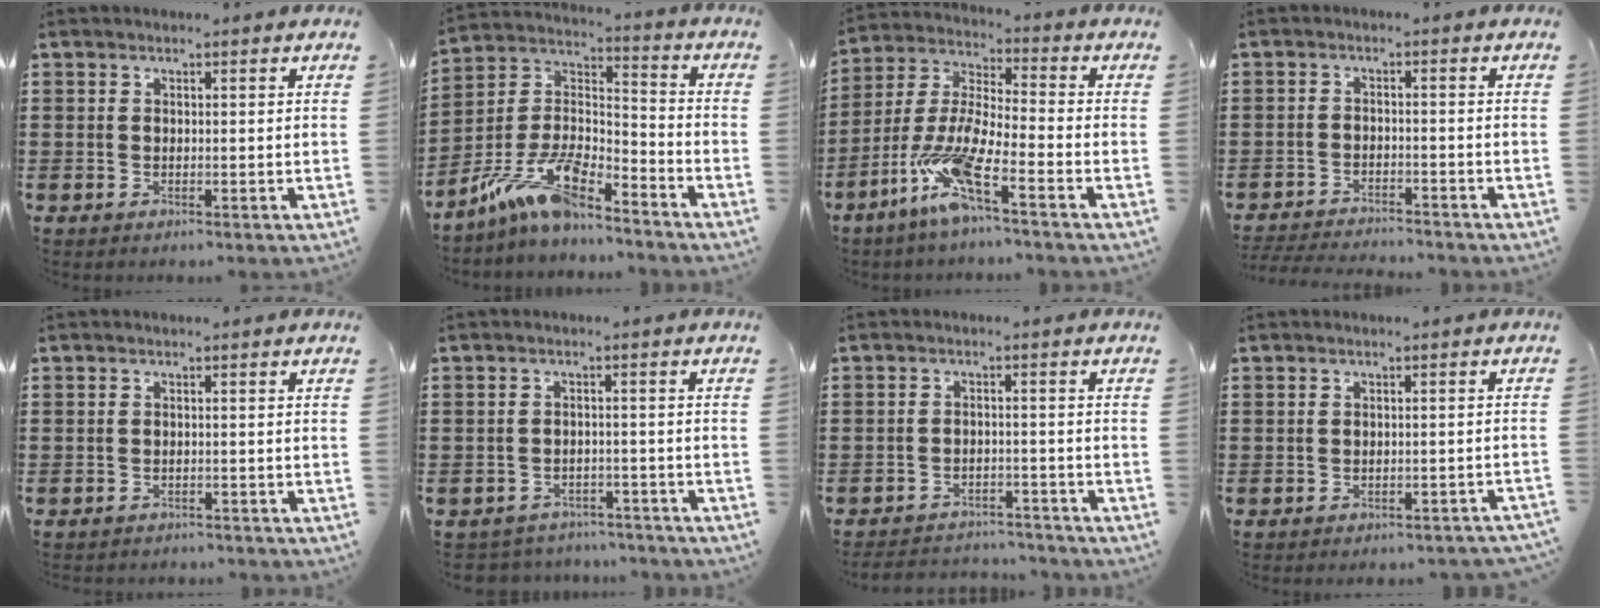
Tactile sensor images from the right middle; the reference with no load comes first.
{"total": 11.8, "force": [-9.0, 2.9, 7.0], "torque": [-0.162, 0.010, -0.184]}
{"total": 10.6, "force": [-7.0, 0.7, 7.9], "torque": [-0.188, -0.022, -0.143]}
{"total": 3.2, "force": [-3.2, 0.1, 0.3], "torque": [-0.017, -0.004, -0.070]}
{"total": 1.1, "force": [-1.1, 0.0, 0.1], "torque": [-0.006, -0.001, -0.022]}
{"total": 3.0, "force": [-2.9, 0.5, -0.2], "torque": [-0.005, 0.000, -0.065]}
{"total": 3.3, "force": [-3.3, 0.3, 0.1], "torque": [-0.009, 0.000, -0.070]}
{"total": 1.4, "force": [-1.4, 0.0, 0.2], "torque": [-0.007, 0.002, -0.029]}